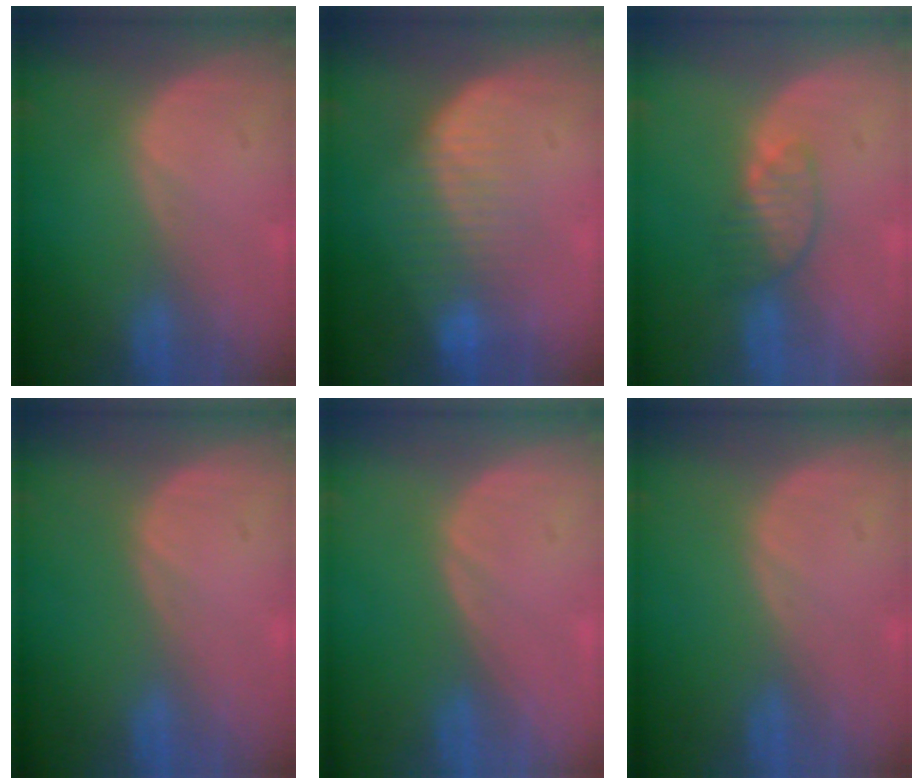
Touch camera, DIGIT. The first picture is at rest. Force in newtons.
{"total": 7.5, "press": 6.7, "slide": 3.4}
{"total": 3.5, "press": 3.4, "slide": 0.9}
{"total": 0.0}
{"total": 0.0}
{"total": 0.0}